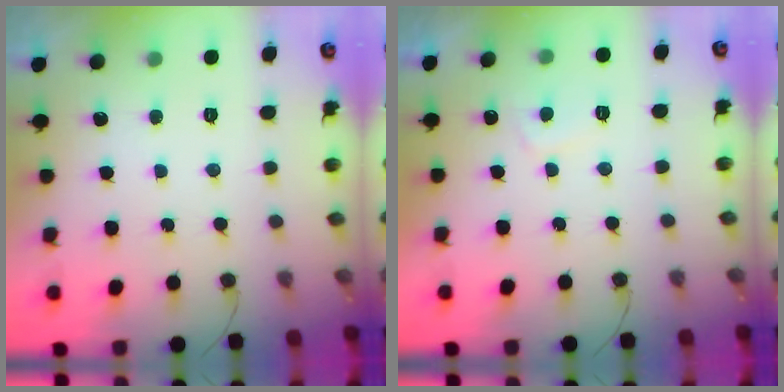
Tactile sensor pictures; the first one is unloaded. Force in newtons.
{"total": 2.8, "press": 2.7, "slide": 0.9}